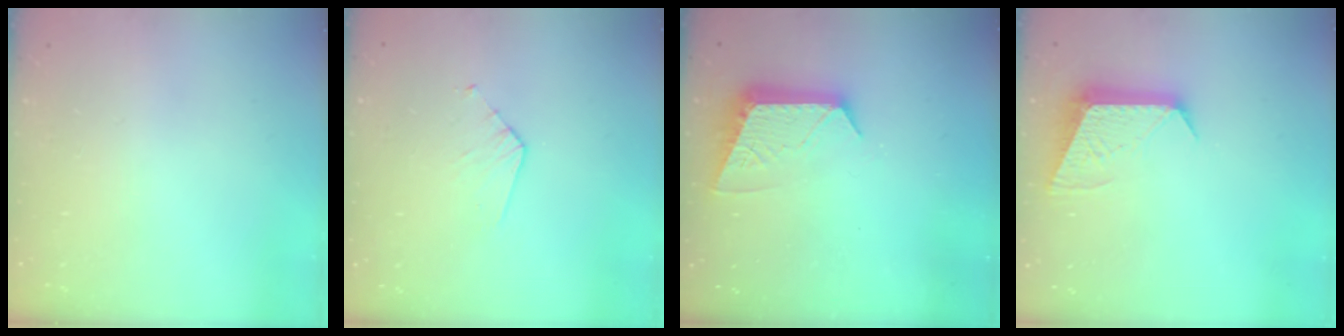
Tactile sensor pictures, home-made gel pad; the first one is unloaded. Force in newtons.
{"total": 3.6, "press": 3.6, "slide": 0.3}
{"total": 9.5, "press": 9.5, "slide": 0.6}
{"total": 10.3, "press": 10.3, "slide": 0.5}